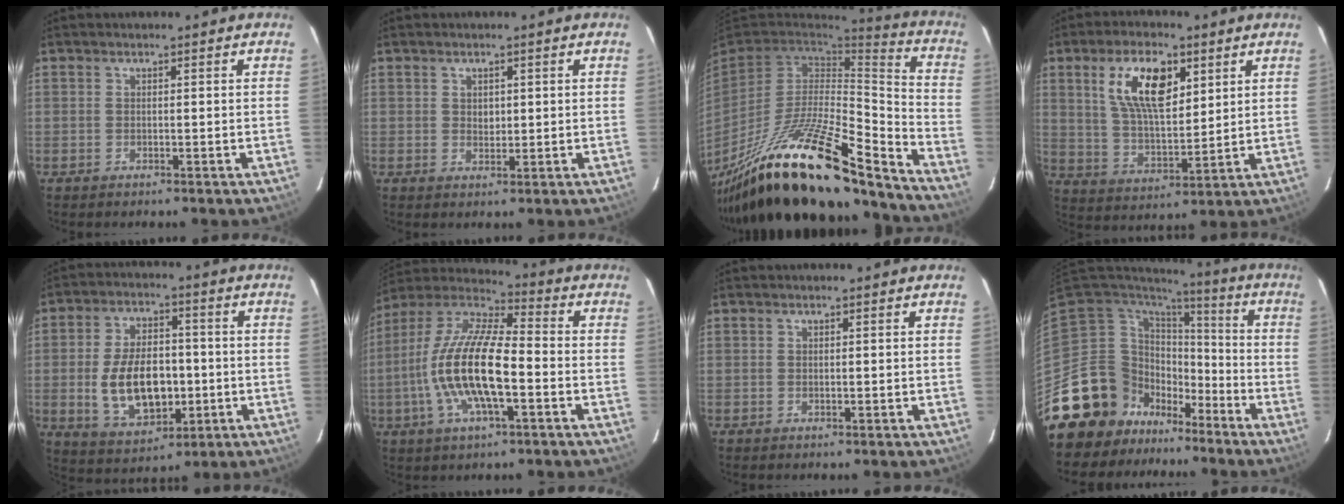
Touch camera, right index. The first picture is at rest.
{"total": 1.9, "force": [0.6, 1.6, 0.9], "torque": [-0.009, 0.003, 0.013]}
{"total": 29.4, "force": [-21.4, 6.3, 19.2], "torque": [-0.332, -0.043, -0.355]}
{"total": 13.2, "force": [5.8, 6.0, 10.3], "torque": [-0.183, 0.012, 0.115]}
{"total": 14.2, "force": [-2.0, 8.4, 11.3], "torque": [-0.226, 0.005, -0.015]}
{"total": 18.0, "force": [-4.1, 5.7, 16.6], "torque": [-0.327, -0.003, -0.085]}
{"total": 0.6, "force": [0.2, 0.2, 0.5], "torque": [-0.007, 0.002, 0.005]}
{"total": 16.7, "force": [-10.8, 12.2, 3.7], "torque": [-0.113, 0.036, -0.175]}